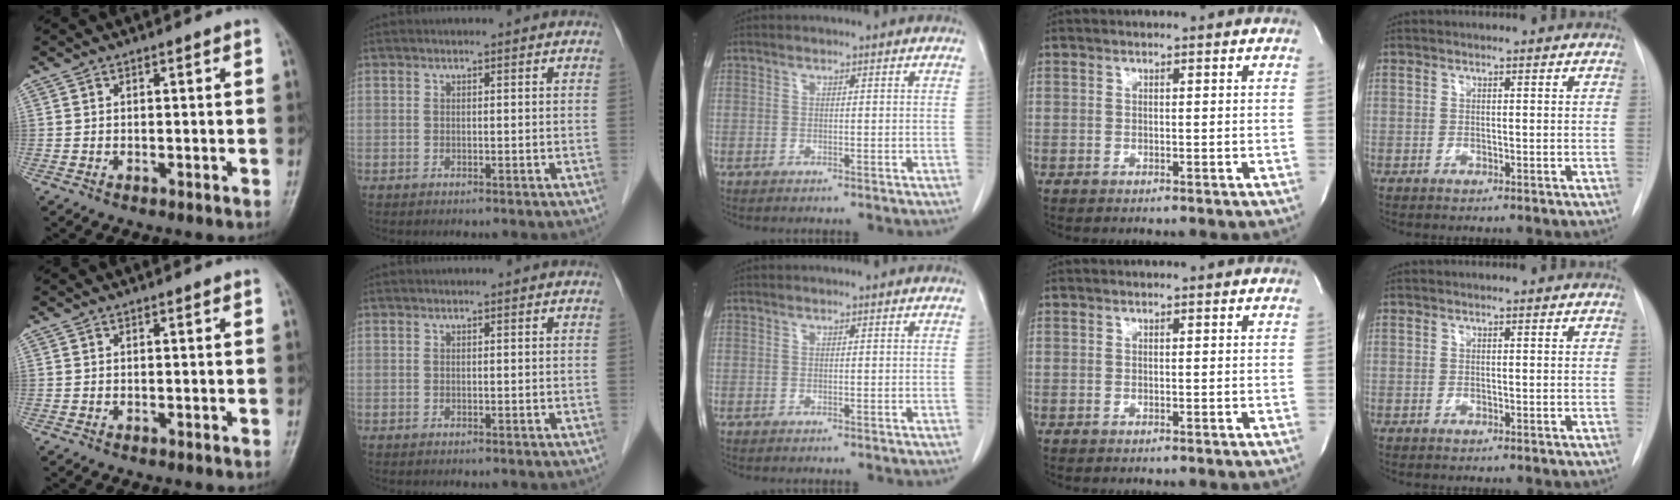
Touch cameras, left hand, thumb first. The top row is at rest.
{}